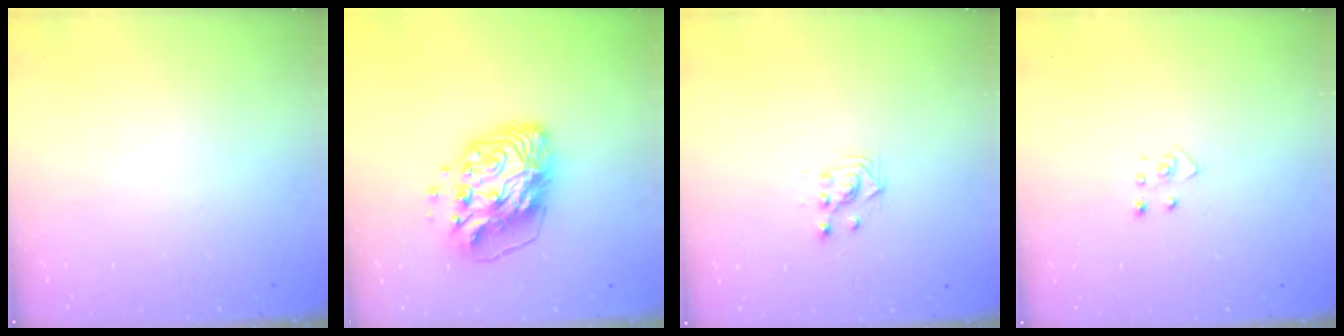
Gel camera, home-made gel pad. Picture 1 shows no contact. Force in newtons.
{"total": 14.8, "press": 14.7, "slide": 1.7}
{"total": 3.0, "press": 3.0, "slide": 0.1}
{"total": 3.8, "press": 3.8, "slide": 0.4}